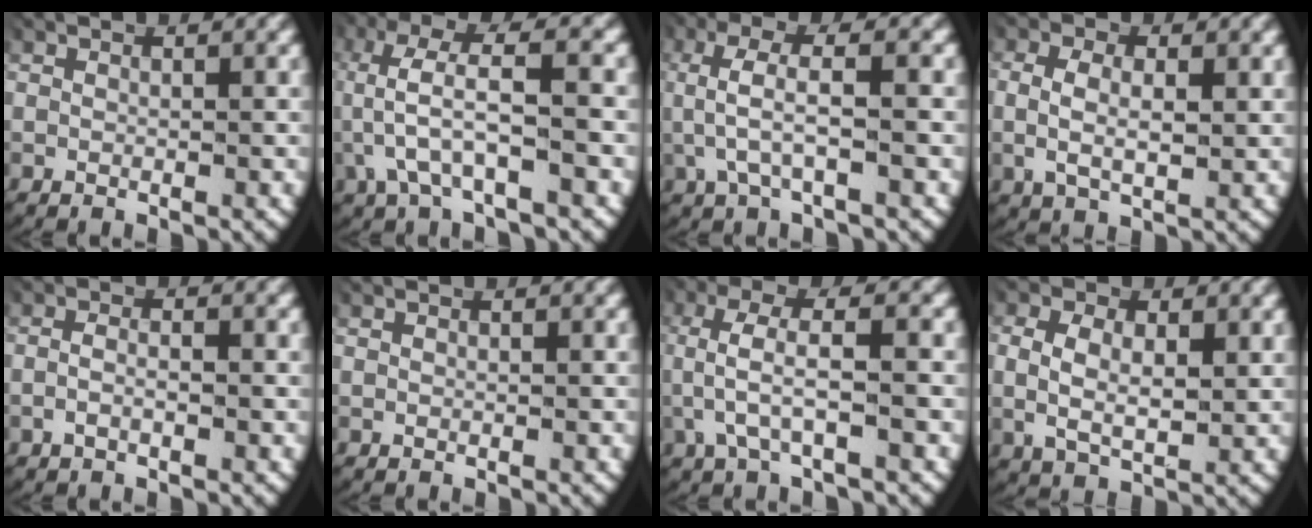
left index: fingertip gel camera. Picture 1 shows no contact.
{"total": 6.0, "force": [0.7, 3.1, 5.1], "torque": [-0.128, 0.000, 0.014]}
{"total": 4.5, "force": [0.7, 1.8, 4.1], "torque": [-0.093, 0.006, 0.012]}
{"total": 3.6, "force": [0.4, 2.0, 2.9], "torque": [-0.067, -0.010, 0.014]}
{"total": 1.6, "force": [-0.8, 0.5, 1.3], "torque": [-0.033, -0.005, -0.014]}
{"total": 0.0}
{"total": 4.4, "force": [0.2, 1.8, 4.0], "torque": [-0.097, -0.002, 0.005]}
{"total": 4.8, "force": [0.5, 3.2, 3.5], "torque": [-0.081, -0.012, 0.015]}